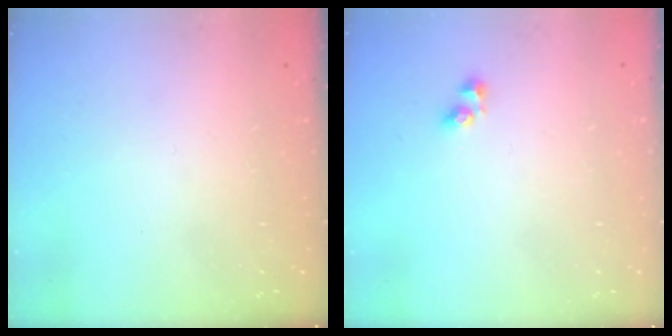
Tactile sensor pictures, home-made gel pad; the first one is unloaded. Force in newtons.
{"total": 4.5, "press": 4.5, "slide": 0.4}